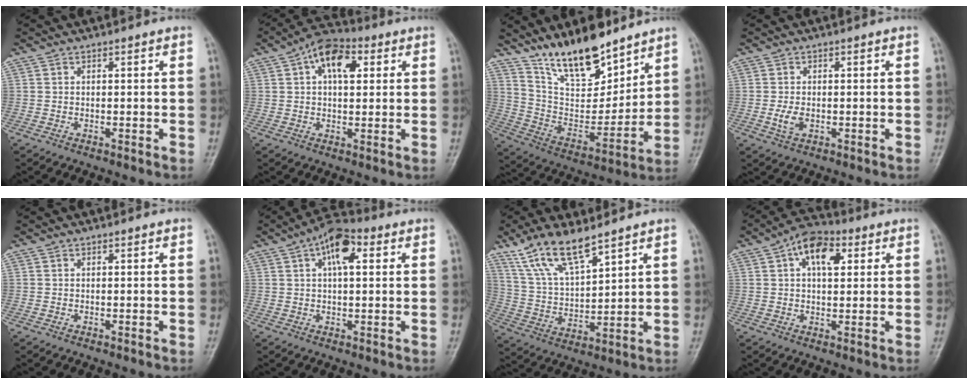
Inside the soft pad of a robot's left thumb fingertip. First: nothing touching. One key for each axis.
{"total": 9.5, "fx": 3.3, "fy": 5.4, "fz": 7.1, "tx": -0.101, "ty": 0.012, "tz": 0.042}
{"total": 16.4, "fx": 12.7, "fy": 6.0, "fz": 8.4, "tx": -0.100, "ty": -0.081, "tz": 0.237}
{"total": 2.7, "fx": -0.5, "fy": 1.7, "fz": 2.1, "tx": -0.043, "ty": -0.004, "tz": -0.008}
{"total": 0.0}
{"total": 8.4, "fx": 3.1, "fy": 4.0, "fz": 6.8, "tx": -0.102, "ty": 0.013, "tz": 0.041}
{"total": 12.0, "fx": 8.7, "fy": 3.5, "fz": 7.5, "tx": -0.136, "ty": -0.039, "tz": 0.182}
{"total": 9.0, "fx": 3.2, "fy": 5.1, "fz": 6.6, "tx": -0.092, "ty": 0.009, "tz": 0.042}